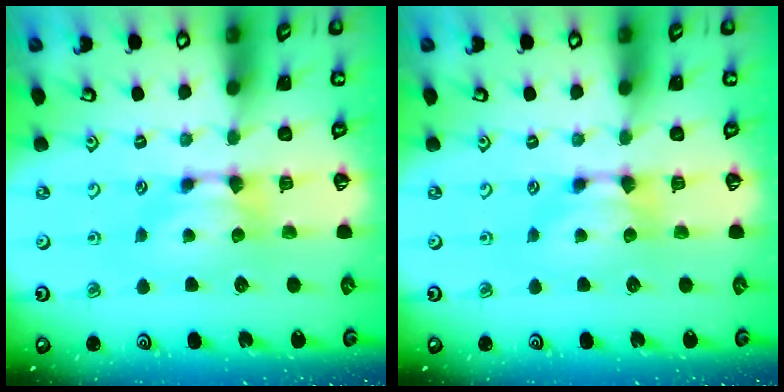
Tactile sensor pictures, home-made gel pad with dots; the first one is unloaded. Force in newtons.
{"total": 0.0}